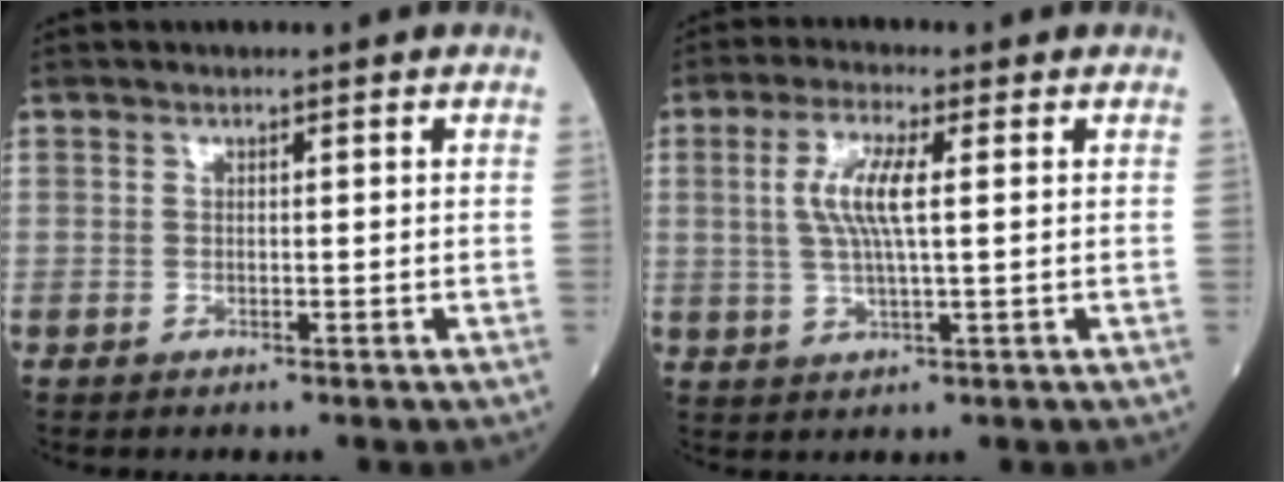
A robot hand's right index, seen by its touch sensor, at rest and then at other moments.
{"total": 6.5, "force": [1.3, 0.8, 6.3], "torque": [-0.138, 0.004, 0.027]}